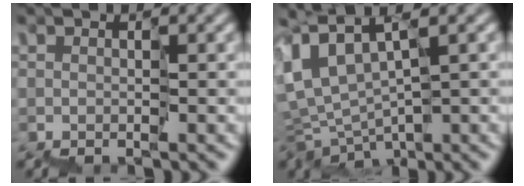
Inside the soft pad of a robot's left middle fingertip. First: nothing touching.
{"total": 4.4, "force": [0.8, 2.2, 3.7], "torque": [-0.095, 0.001, 0.025]}